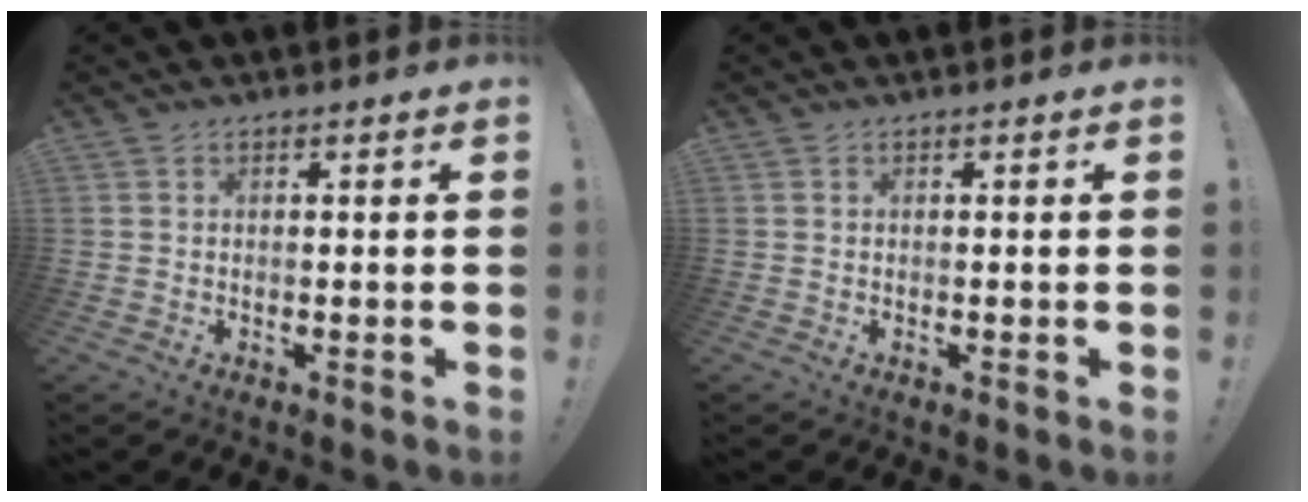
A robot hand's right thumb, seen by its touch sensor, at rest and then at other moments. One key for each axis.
{"total": 0.0}